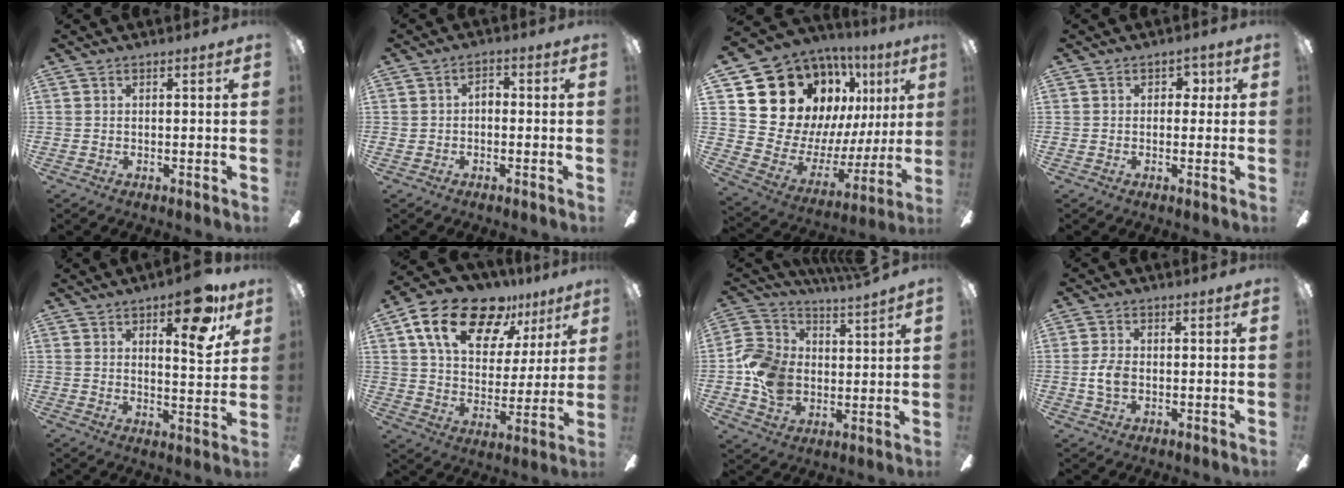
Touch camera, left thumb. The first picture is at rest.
{"total": 3.0, "force": [-0.9, 2.2, 1.8], "torque": [-0.036, 0.015, -0.020]}
{"total": 20.4, "force": [11.8, 14.7, 7.8], "torque": [-0.160, -0.095, 0.247]}
{"total": 2.8, "force": [0.1, 2.4, 1.5], "torque": [-0.016, 0.005, -0.005]}
{"total": 13.1, "force": [7.6, 5.2, 9.4], "torque": [-0.106, -0.038, 0.119]}
{"total": 19.6, "force": [12.1, 10.6, 11.0], "torque": [-0.192, -0.052, 0.214]}
{"total": 9.2, "force": [1.6, 7.0, 5.7], "torque": [-0.135, 0.000, 0.036]}
{"total": 4.6, "force": [-0.6, 2.8, 3.7], "torque": [-0.085, 0.001, -0.014]}